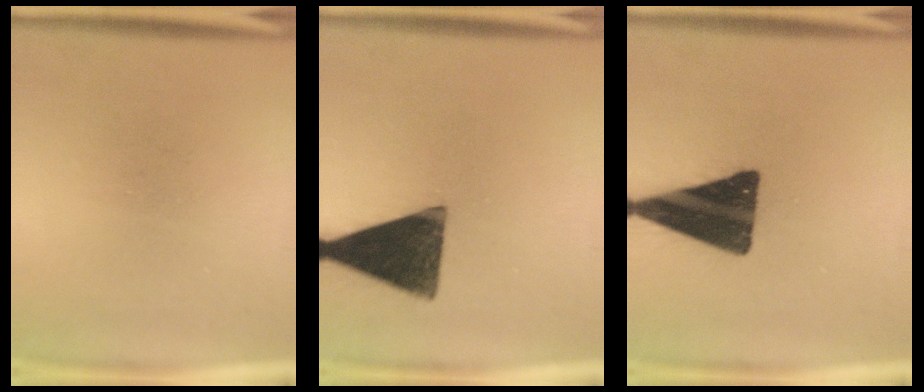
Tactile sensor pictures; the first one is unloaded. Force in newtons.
{"total": 14.7}
{"total": 17.2}